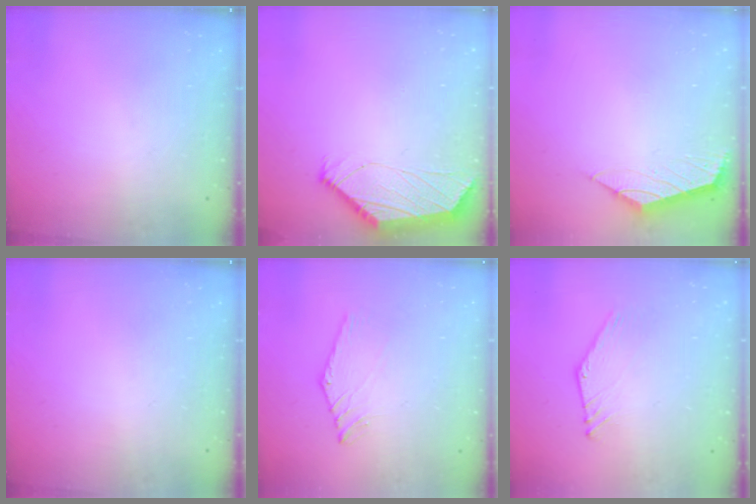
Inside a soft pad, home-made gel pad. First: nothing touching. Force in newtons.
{"total": 1.0, "press": 0.9, "slide": 0.5}
{"total": 2.1, "press": 2.0, "slide": 0.7}
{"total": 0.0}
{"total": 0.9, "press": 0.8, "slide": 0.3}
{"total": 2.4, "press": 2.4, "slide": 0.1}